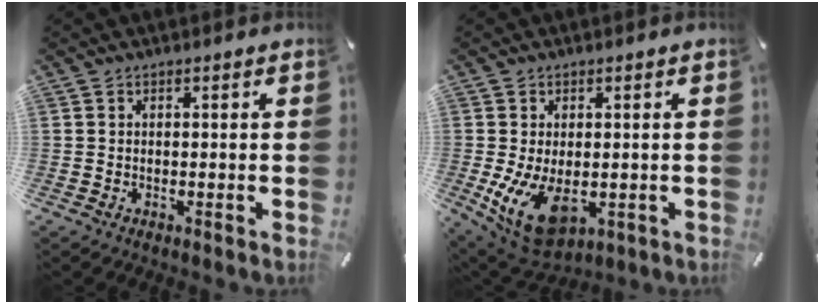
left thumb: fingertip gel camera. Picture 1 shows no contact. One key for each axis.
{"total": 10.5, "fx": -1.5, "fy": 6.5, "fz": 8.1, "tx": -0.167, "ty": -0.012, "tz": -0.022}